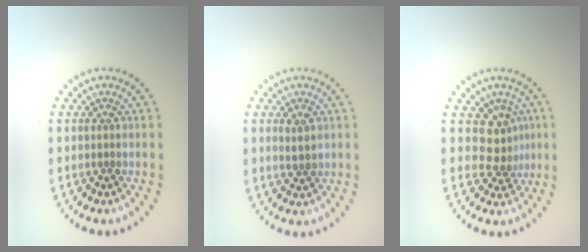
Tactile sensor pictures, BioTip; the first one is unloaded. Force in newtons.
{"total": 1.0, "press": 0.9, "slide": 0.3}
{"total": 2.9, "press": 2.0, "slide": 2.1}